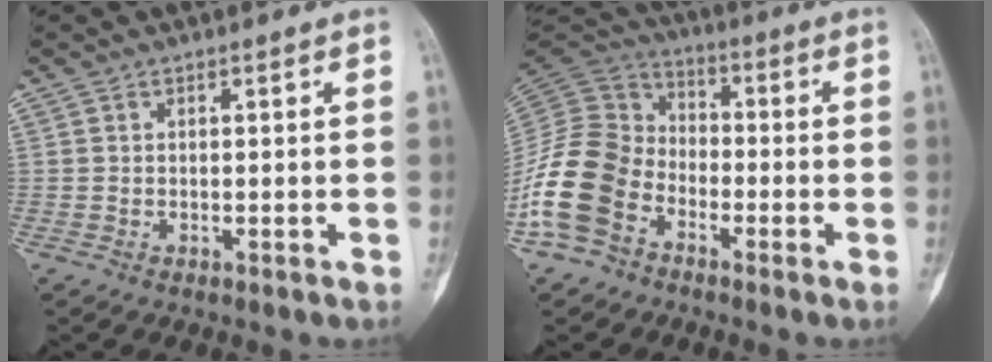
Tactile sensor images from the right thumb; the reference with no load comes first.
{"total": 14.9, "force": [-6.7, 10.9, 7.6], "torque": [-0.146, 0.054, -0.143]}